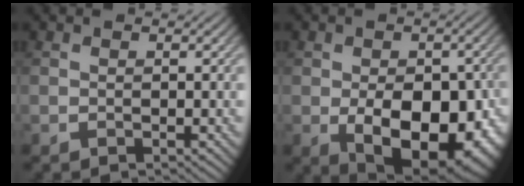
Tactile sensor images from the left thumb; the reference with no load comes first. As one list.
[{"total": 14.5, "force": [-4.1, 8.7, 10.9], "torque": [-0.136, -0.039, -0.039]}]